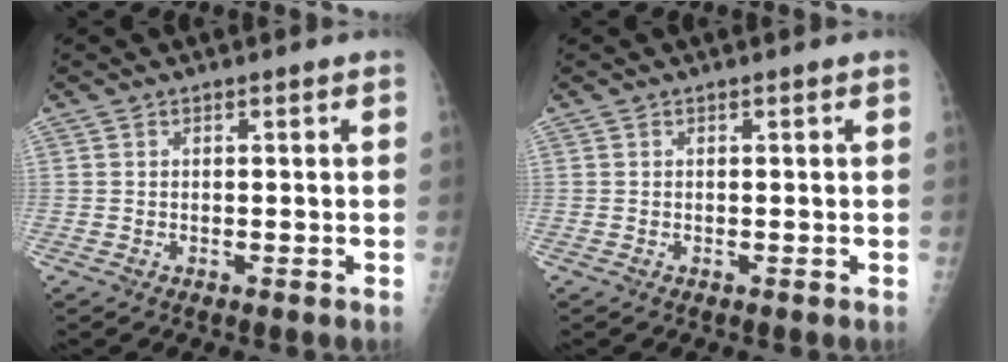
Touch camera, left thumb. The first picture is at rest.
{"total": 0.0}